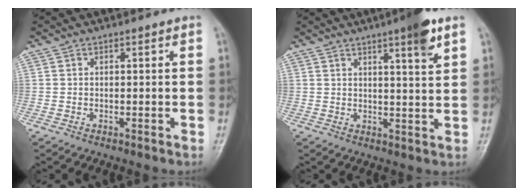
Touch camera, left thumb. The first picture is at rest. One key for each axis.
{"total": 6.8, "fx": 4.0, "fy": 0.7, "fz": 5.5, "tx": -0.074, "ty": -0.021, "tz": 0.056}